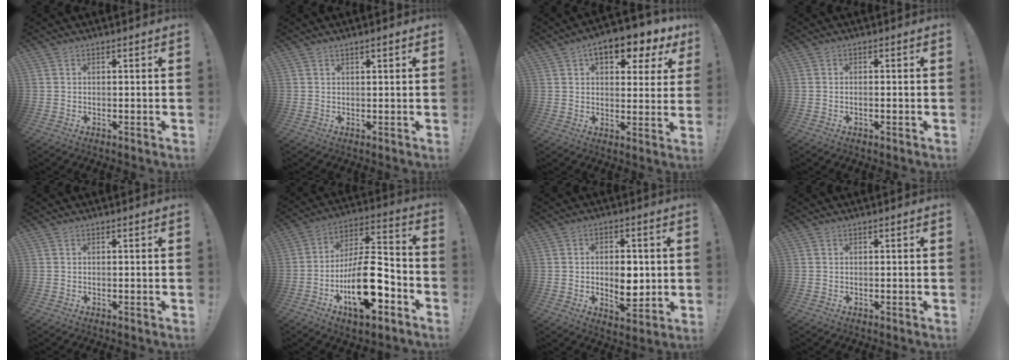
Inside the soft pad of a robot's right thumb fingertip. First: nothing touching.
{"total": 1.1, "force": [0.8, 0.1, 0.7], "torque": [-0.012, 0.000, 0.012]}
{"total": 10.0, "force": [5.5, 4.7, 7.0], "torque": [-0.098, -0.028, 0.093]}
{"total": 1.1, "force": [-0.8, 0.1, 0.8], "torque": [-0.022, 0.004, -0.012]}
{"total": 0.0}
{"total": 20.9, "force": [-8.1, 9.0, 17.0], "torque": [-0.297, 0.053, -0.123]}
{"total": 8.7, "force": [-0.3, 5.8, 6.5], "torque": [-0.086, 0.006, -0.002]}
{"total": 0.0}